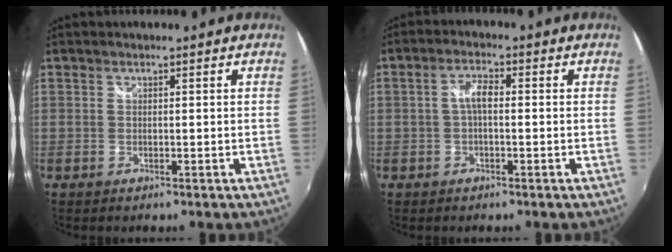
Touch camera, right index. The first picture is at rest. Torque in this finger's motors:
{"motor_torque": [1.10, 0.17, 0.33, 0.08]}